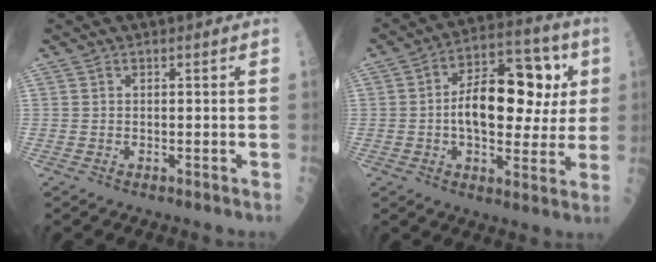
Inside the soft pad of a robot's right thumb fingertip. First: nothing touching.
{"total": 18.0, "force": [1.8, 10.0, 14.9], "torque": [-0.187, 0.025, 0.024]}